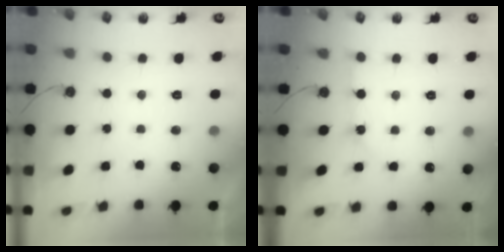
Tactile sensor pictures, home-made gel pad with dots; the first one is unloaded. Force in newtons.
{"total": 2.5, "press": 2.5, "slide": 0.3}